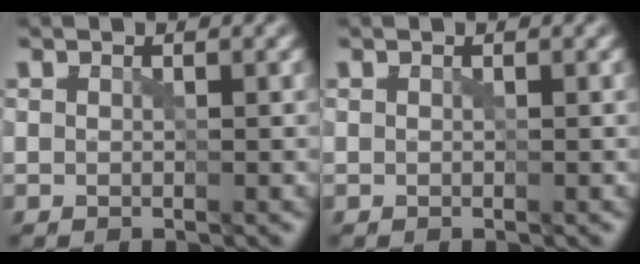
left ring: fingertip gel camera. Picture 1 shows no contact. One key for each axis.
{"total": 0.0}